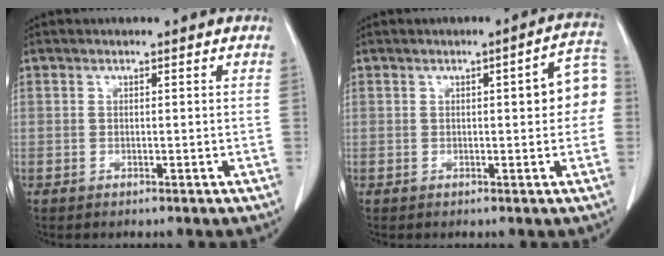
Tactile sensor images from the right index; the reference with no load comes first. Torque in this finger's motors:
{"motor_torque": [0.15, 0.06, 0.11, 0.02]}